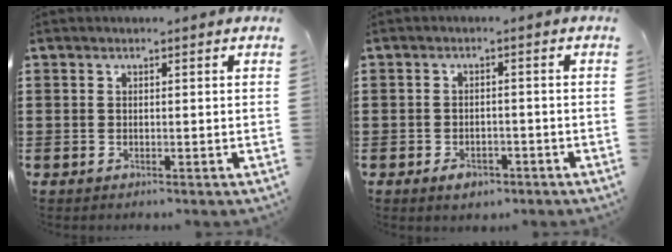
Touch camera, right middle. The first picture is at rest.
{"total": 2.3, "force": [-1.6, 1.3, 0.9], "torque": [-0.020, 0.002, -0.033]}